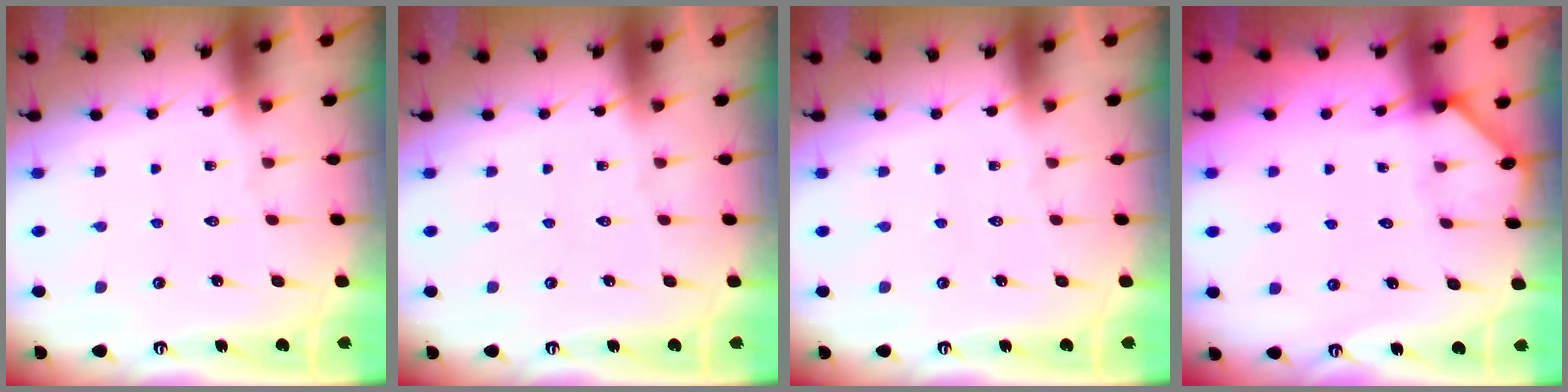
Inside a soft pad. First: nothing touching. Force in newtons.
{"total": 0.0}
{"total": 0.0}
{"total": 2.0, "press": 2.0, "slide": 0.1}